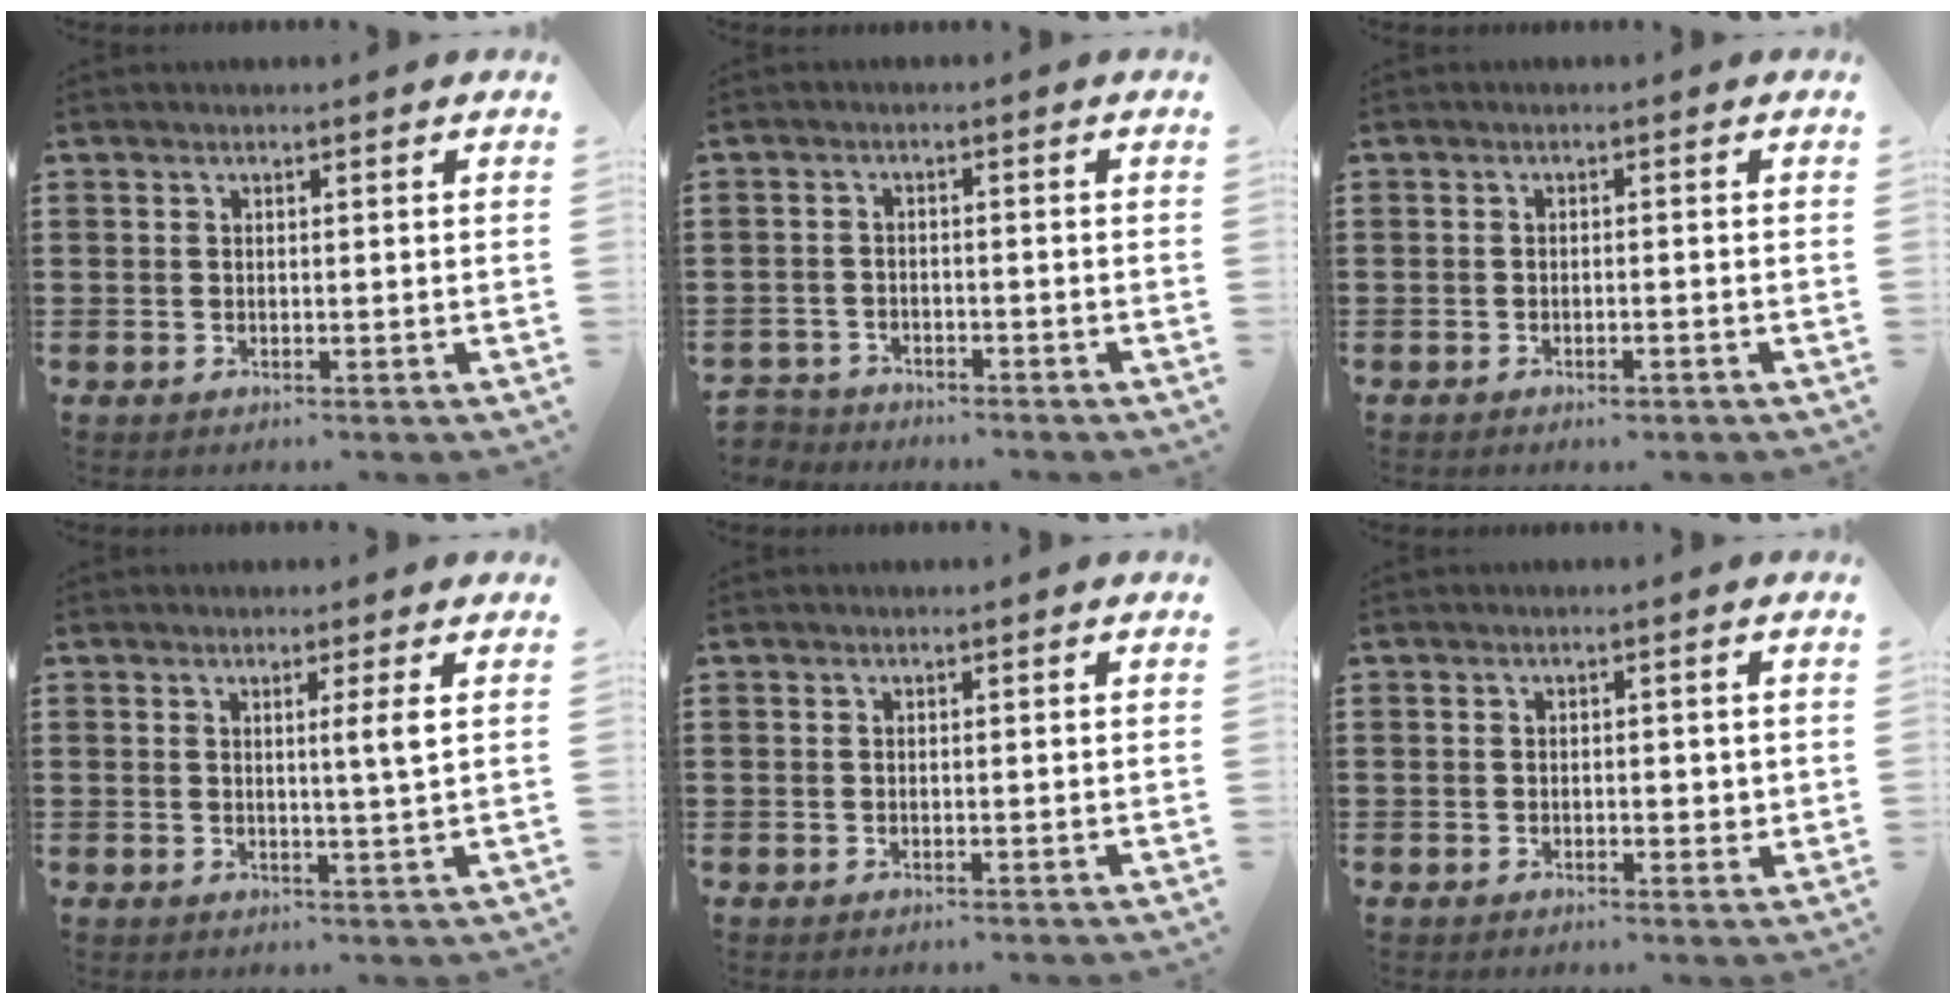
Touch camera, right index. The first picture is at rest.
{"total": 2.4, "force": [-2.4, 0.4, -0.3], "torque": [-0.003, 0.001, -0.054]}
{"total": 1.0, "force": [-0.8, 0.2, 0.6], "torque": [-0.013, -0.004, -0.015]}
{"total": 3.1, "force": [0.9, -0.6, 2.9], "torque": [-0.049, -0.011, 0.010]}
{"total": 0.0}
{"total": 1.7, "force": [-0.1, 1.0, 1.4], "torque": [-0.027, 0.005, -0.003]}